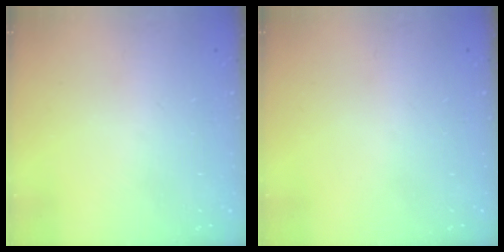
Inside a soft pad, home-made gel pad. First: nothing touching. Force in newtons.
{"total": 0.0}